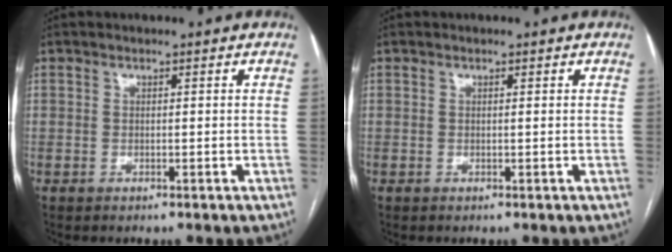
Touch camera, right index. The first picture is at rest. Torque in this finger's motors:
{"motor_torque": [0.11, 0.01, 0.04, 0.01]}